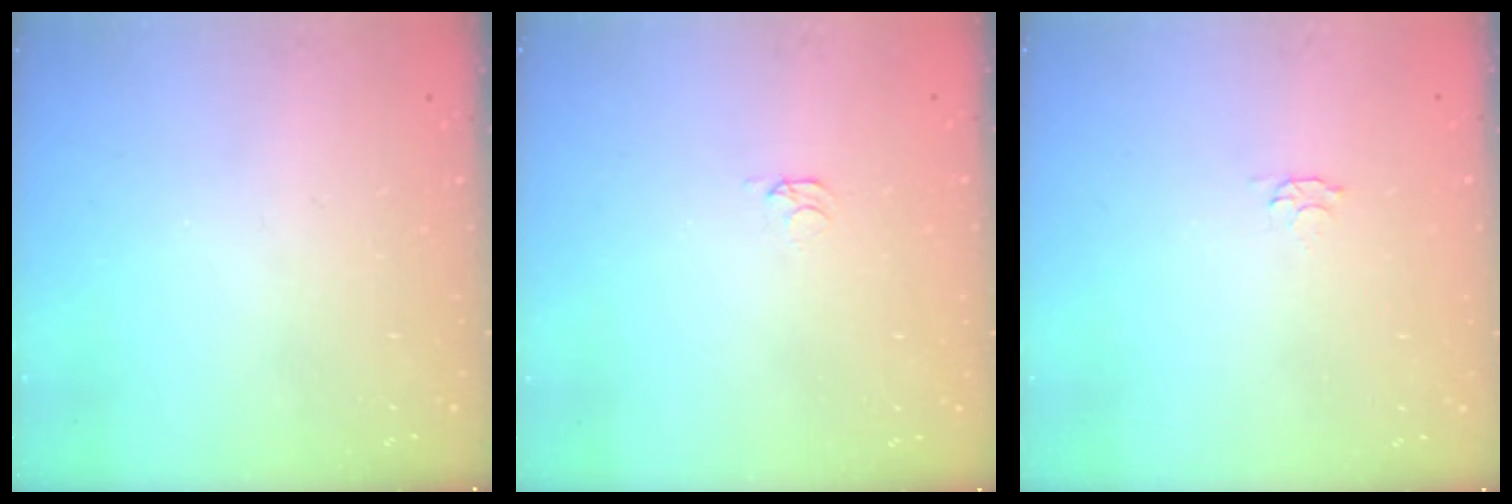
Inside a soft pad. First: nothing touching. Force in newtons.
{"total": 1.6, "press": 1.6, "slide": 0.4}
{"total": 2.8, "press": 2.7, "slide": 0.5}